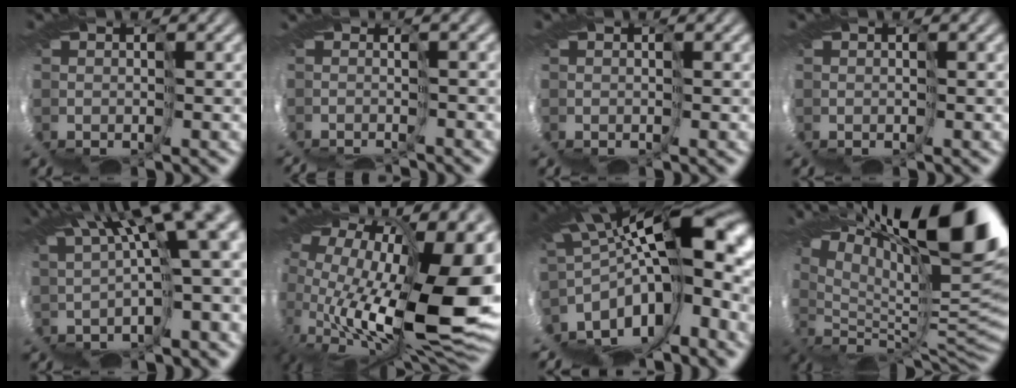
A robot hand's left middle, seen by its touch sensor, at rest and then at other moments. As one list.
[{"total": 5.7, "force": [-4.7, -2.7, -1.8], "torque": [0.017, -0.013, -0.042]}, {"total": 0.0}, {"total": 0.0}, {"total": 9.3, "force": [5.4, -0.6, 7.5], "torque": [-0.090, 0.018, 0.116]}, {"total": 12.6, "force": [2.3, 4.2, 11.7], "torque": [-0.207, -0.046, 0.066]}, {"total": 9.3, "force": [-2.2, 1.4, 8.9], "torque": [-0.149, -0.016, -0.033]}, {"total": 13.5, "force": [10.8, -1.1, 8.0], "torque": [-0.145, 0.026, 0.202]}]